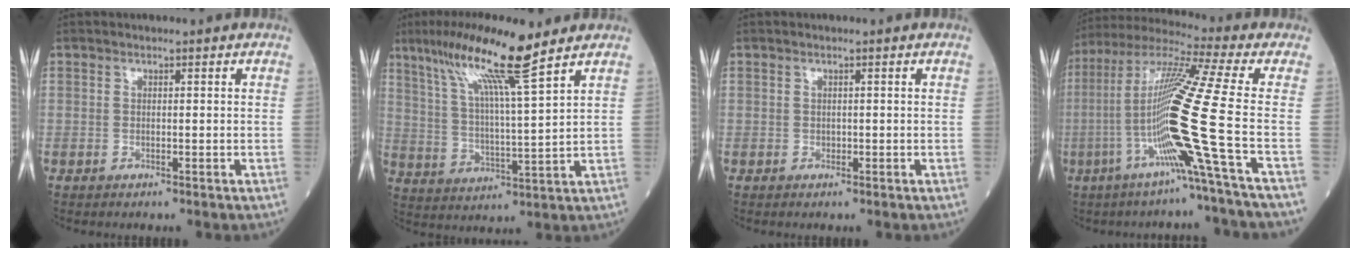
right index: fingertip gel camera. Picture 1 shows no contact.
{"total": 13.7, "force": [9.1, -0.5, 10.2], "torque": [-0.192, 0.014, 0.160]}
{"total": 0.0}
{"total": 17.6, "force": [-5.1, -3.4, 16.4], "torque": [-0.324, -0.008, -0.111]}